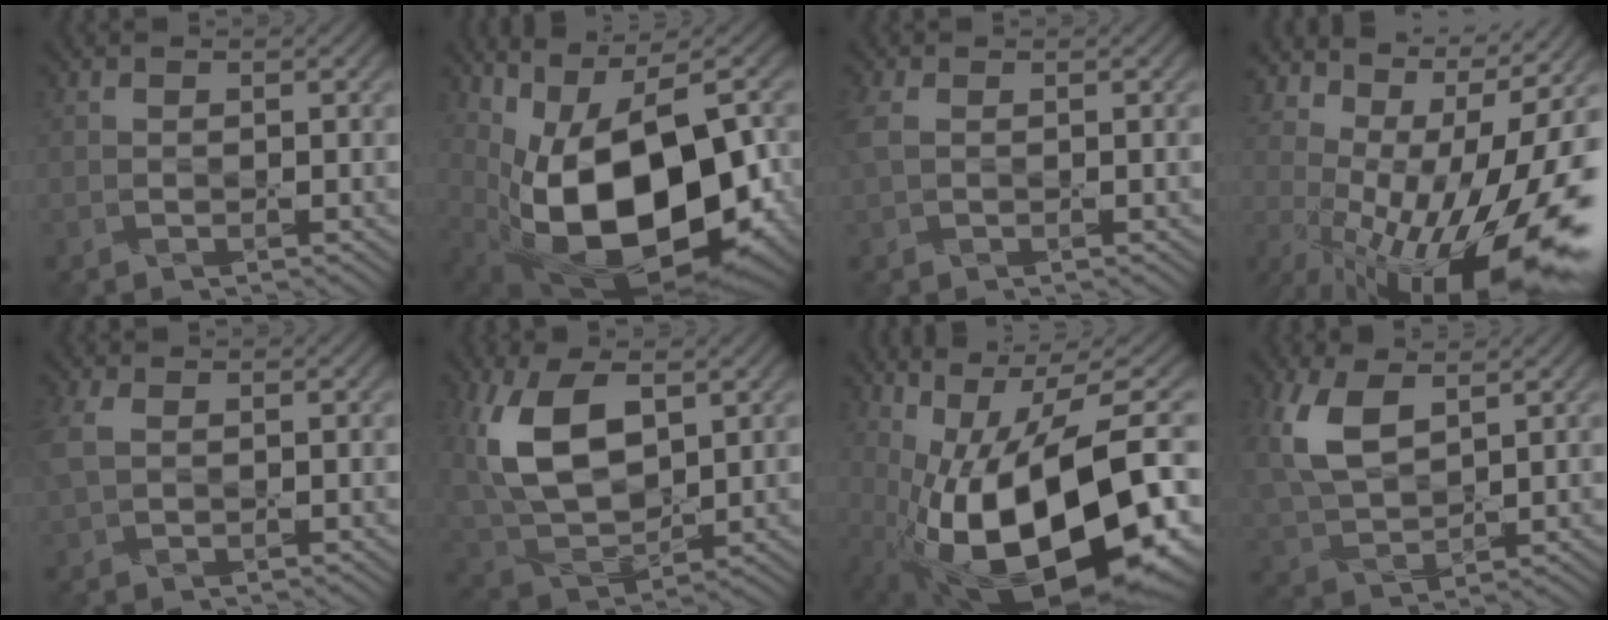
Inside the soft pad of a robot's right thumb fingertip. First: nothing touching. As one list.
[{"total": 18.3, "force": [-2.0, 9.9, 15.2], "torque": [-0.247, -0.028, -0.017]}, {"total": 2.5, "force": [0.5, 1.5, 2.0], "torque": [-0.066, 0.010, 0.008]}, {"total": 19.0, "force": [-0.8, 8.1, 17.1], "torque": [-0.236, 0.025, -0.017]}, {"total": 3.2, "force": [0.6, 1.9, 2.5], "torque": [-0.082, 0.011, 0.010]}, {"total": 13.6, "force": [3.7, 7.8, 10.5], "torque": [-0.247, 0.005, 0.074]}, {"total": 19.5, "force": [-4.8, 8.0, 17.1], "torque": [-0.283, -0.010, -0.075]}, {"total": 9.4, "force": [3.4, 4.9, 7.3], "torque": [-0.194, 0.013, 0.067]}]